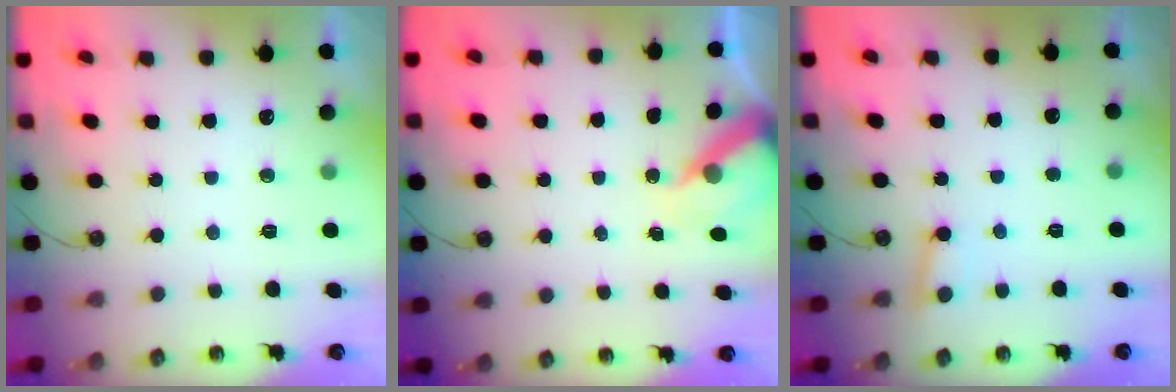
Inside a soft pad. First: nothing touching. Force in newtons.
{"total": 6.8, "press": 6.7, "slide": 0.6}
{"total": 3.1, "press": 3.1, "slide": 0.4}